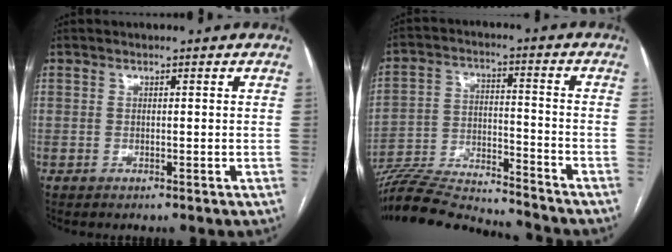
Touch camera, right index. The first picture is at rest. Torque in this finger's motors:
{"motor_torque": [-0.45, -0.57, -1.05, -0.21]}